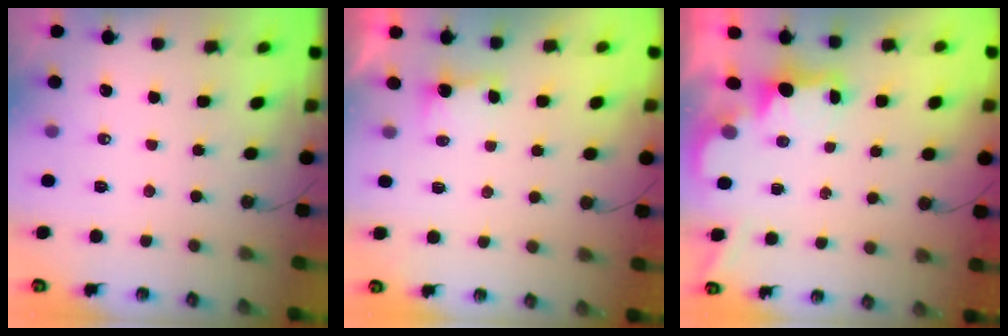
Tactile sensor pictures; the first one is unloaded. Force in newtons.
{"total": 2.4, "press": 2.3, "slide": 0.9}
{"total": 2.3, "press": 2.2, "slide": 0.7}